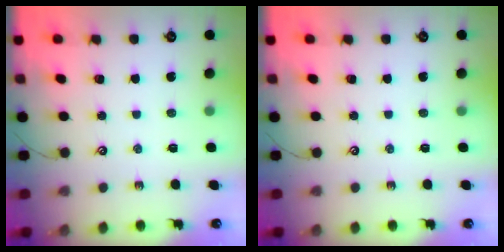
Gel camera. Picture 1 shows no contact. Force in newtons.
{"total": 0.0}